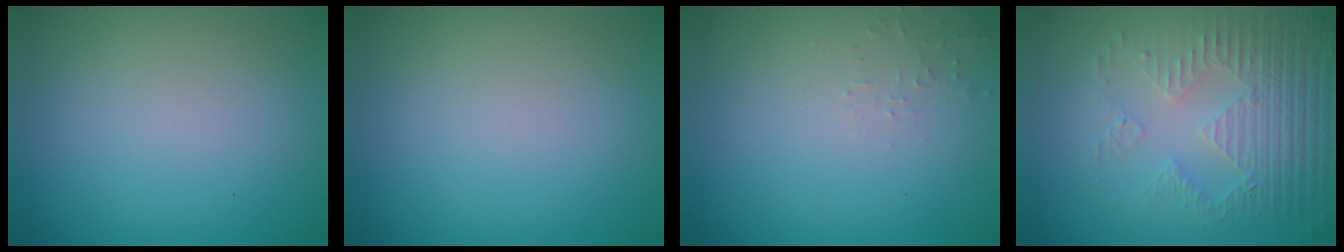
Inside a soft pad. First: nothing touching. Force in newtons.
{"total": 0.0}
{"total": 0.8, "press": 0.7, "slide": 0.1}
{"total": 5.2, "press": 3.3, "slide": 3.9}